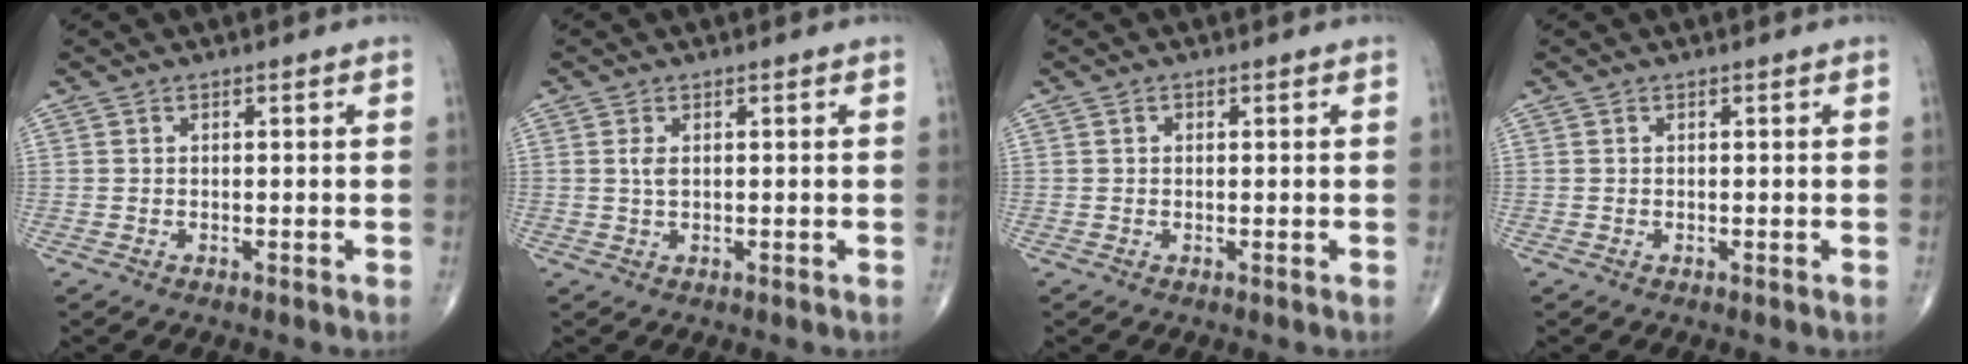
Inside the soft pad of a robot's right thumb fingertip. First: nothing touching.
{"total": 1.6, "force": [0.4, 0.7, 1.4], "torque": [-0.032, 0.001, 0.014]}
{"total": 0.6, "force": [0.2, 0.5, 0.3], "torque": [-0.002, 0.001, 0.003]}
{"total": 0.0}